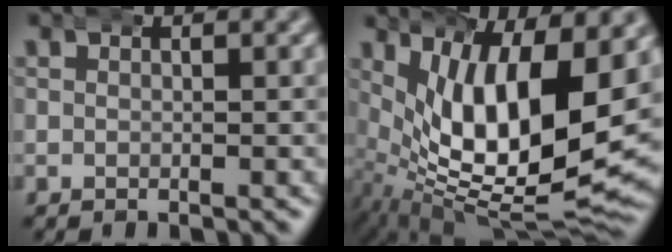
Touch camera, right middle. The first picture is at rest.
{"total": 16.4, "force": [0.4, 8.0, 14.3], "torque": [-0.239, -0.043, 0.031]}